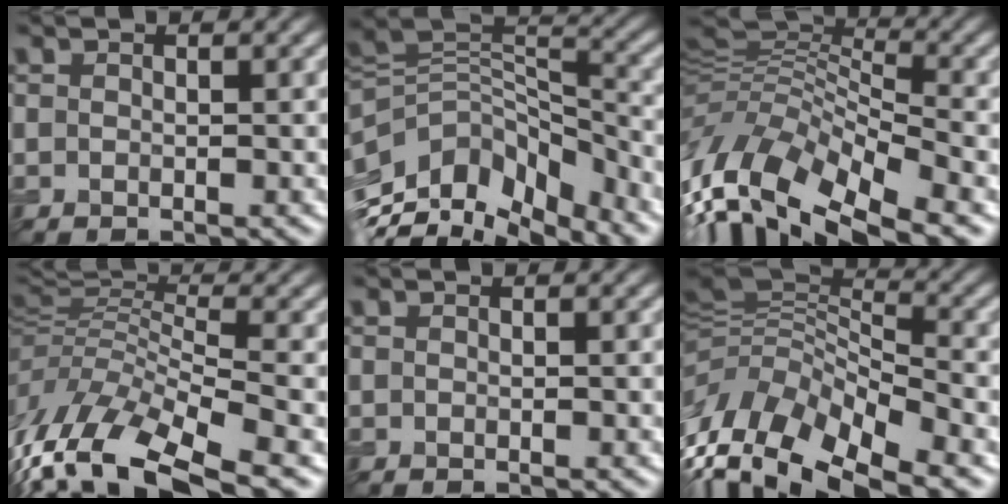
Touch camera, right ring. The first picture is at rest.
{"total": 10.6, "force": [-6.1, 5.8, 6.4], "torque": [-0.137, 0.018, -0.105]}
{"total": 12.3, "force": [-6.2, 5.2, 9.3], "torque": [-0.191, 0.018, -0.111]}
{"total": 9.9, "force": [-4.3, 3.5, 8.2], "torque": [-0.164, 0.007, -0.079]}
{"total": 0.0}
{"total": 11.9, "force": [-6.9, 5.3, 8.2], "torque": [-0.169, 0.006, -0.117]}